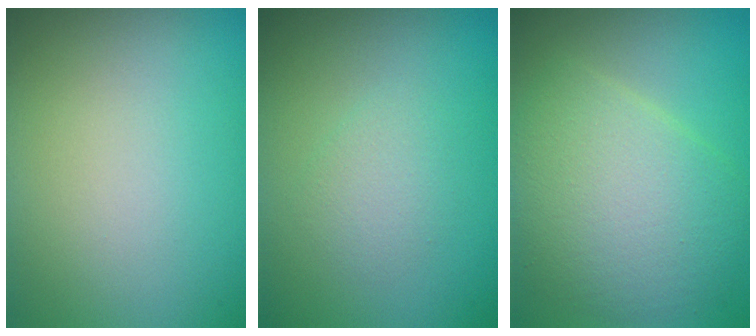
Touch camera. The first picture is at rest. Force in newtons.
{"total": 1.5, "press": 1.5, "slide": 0.1}
{"total": 6.7, "press": 6.7, "slide": 0.1}